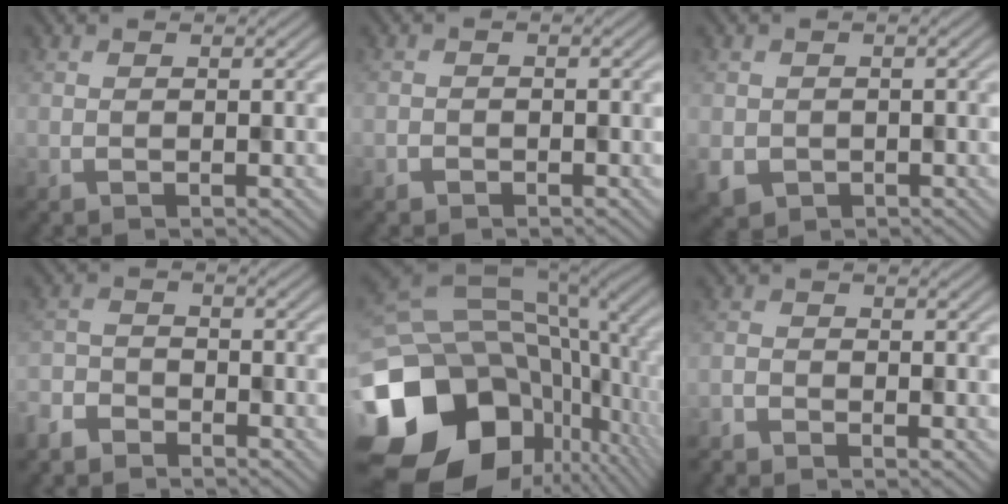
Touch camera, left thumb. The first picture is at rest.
{"total": 0.9, "force": [-0.6, 0.5, -0.4], "torque": [0.011, -0.001, -0.011]}
{"total": 2.9, "force": [-1.2, 2.5, 0.9], "torque": [-0.017, -0.017, -0.020]}
{"total": 3.9, "force": [-3.7, 1.2, 0.2], "torque": [-0.002, -0.006, -0.084]}
{"total": 20.4, "force": [-4.7, 16.2, 11.6], "torque": [-0.261, -0.028, -0.057]}
{"total": 2.0, "force": [-2.0, 0.3, -0.2], "torque": [0.007, -0.005, -0.042]}